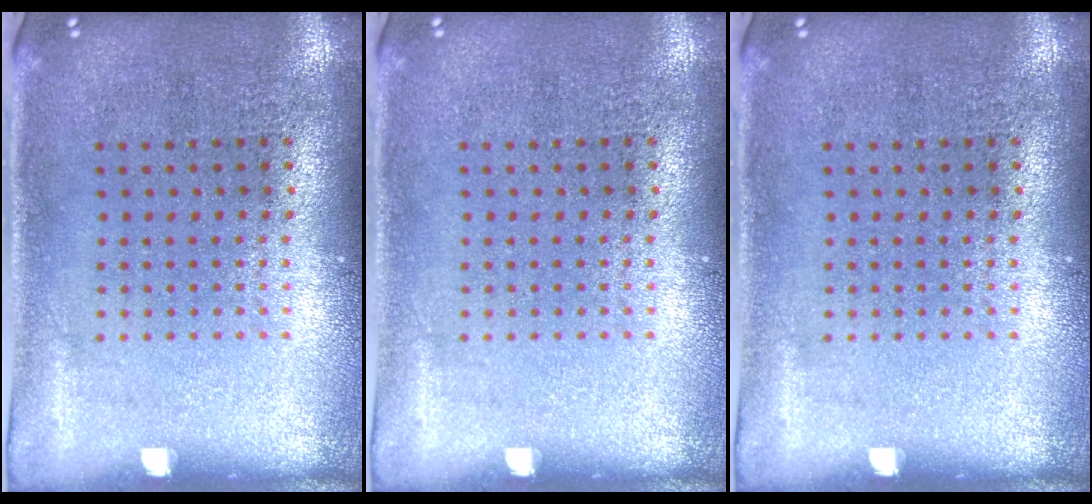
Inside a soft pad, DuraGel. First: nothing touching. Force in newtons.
{"total": 0.0}
{"total": 0.0}